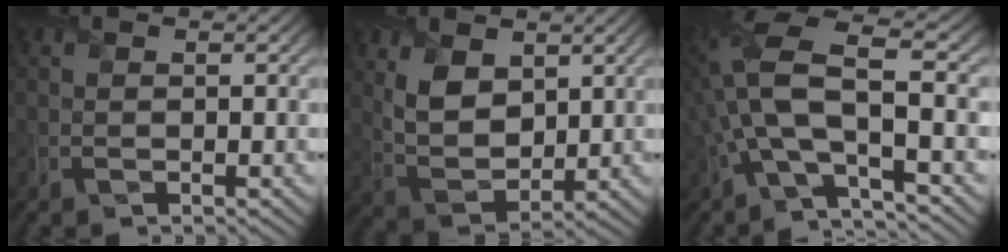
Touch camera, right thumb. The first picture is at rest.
{"total": 6.8, "force": [2.7, 4.4, 4.5], "torque": [-0.109, -0.010, 0.052]}
{"total": 11.4, "force": [-1.8, 4.1, 10.5], "torque": [-0.233, 0.003, -0.052]}